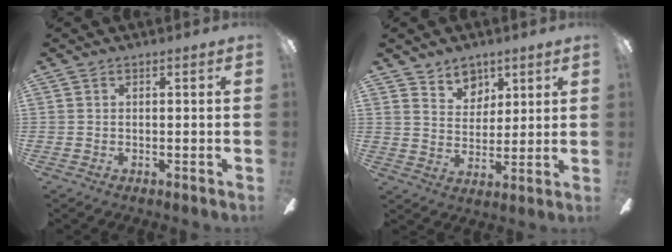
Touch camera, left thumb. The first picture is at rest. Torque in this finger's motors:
{"motor_torque": [0.14, -0.01, 0.09, -0.38, 0.00]}